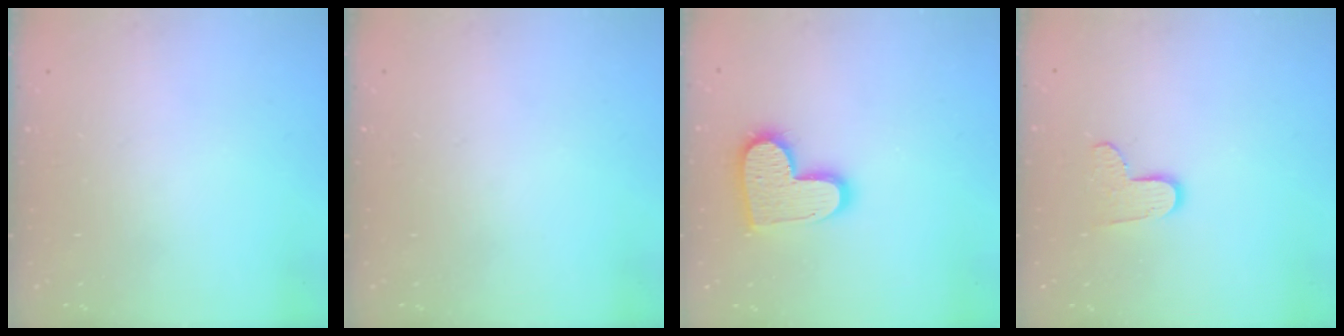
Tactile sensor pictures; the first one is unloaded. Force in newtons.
{"total": 0.0}
{"total": 14.0, "press": 13.9, "slide": 0.8}
{"total": 7.0, "press": 7.0, "slide": 0.3}